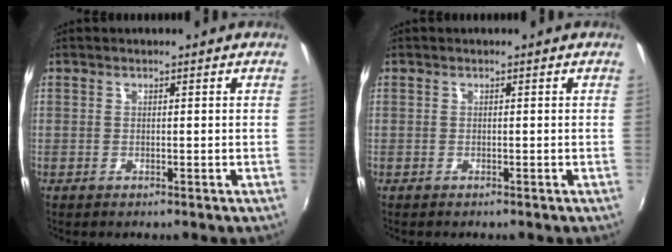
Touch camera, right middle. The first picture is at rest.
{"total": 0.0}